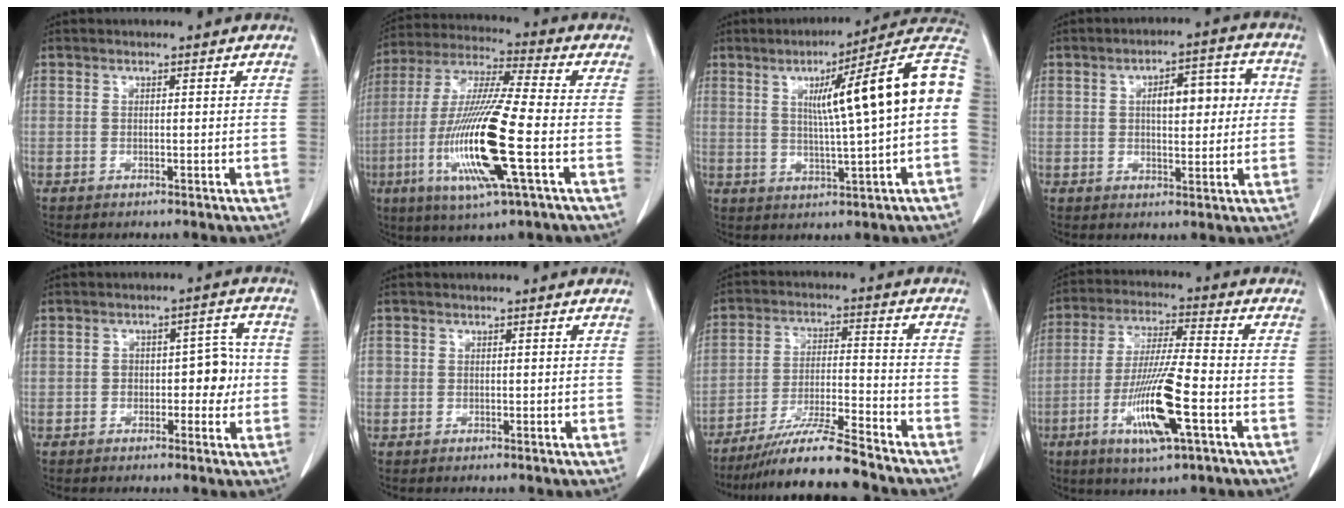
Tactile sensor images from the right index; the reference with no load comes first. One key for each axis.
{"total": 17.5, "fx": -4.6, "fy": 0.8, "fz": 16.9, "tx": -0.349, "ty": -0.018, "tz": -0.089}
{"total": 17.1, "fx": 2.6, "fy": -0.3, "fz": 16.9, "tx": -0.229, "ty": 0.029, "tz": 0.029}
{"total": 9.1, "fx": 1.7, "fy": 3.1, "fz": 8.4, "tx": -0.117, "ty": 0.027, "tz": 0.026}
{"total": 5.2, "fx": -0.7, "fy": 2.8, "fz": 4.2, "tx": -0.047, "ty": 0.026, "tz": -0.008}
{"total": 0.8, "fx": -0.1, "fy": 0.8, "fz": 0.0, "tx": 0.011, "ty": 0.006, "tz": -0.004}
{"total": 11.1, "fx": -9.6, "fy": -0.5, "fz": 5.5, "tx": -0.092, "ty": -0.014, "tz": -0.170}
{"total": 13.0, "fx": -4.6, "fy": 0.9, "fz": 12.2, "tx": -0.238, "ty": -0.018, "tz": -0.083}